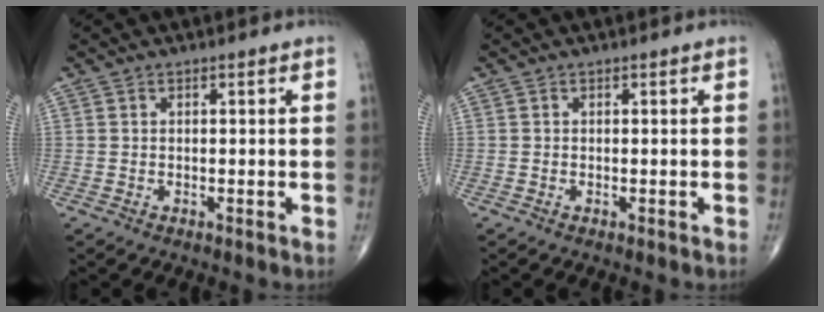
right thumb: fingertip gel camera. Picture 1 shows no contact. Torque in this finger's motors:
{"motor_torque": [-0.48, 0.38, 0.09, 0.14, 0.07]}